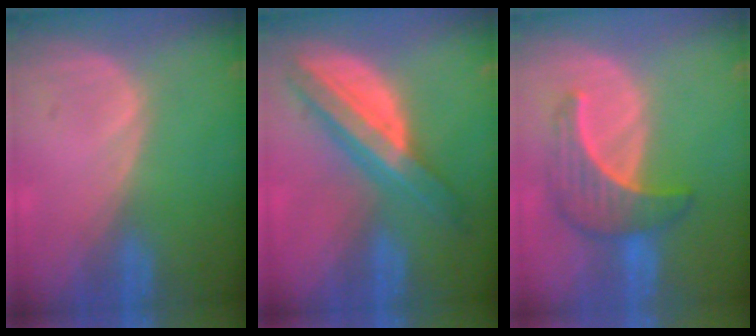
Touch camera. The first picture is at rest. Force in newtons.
{"total": 8.5, "press": 8.4, "slide": 0.4}
{"total": 6.6, "press": 6.5, "slide": 0.9}